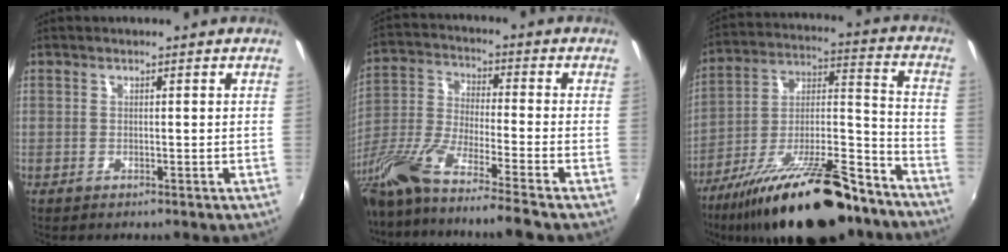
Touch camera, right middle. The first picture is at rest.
{"total": 18.1, "force": [-14.1, -0.4, 11.4], "torque": [-0.207, -0.063, -0.259]}
{"total": 26.3, "force": [-18.9, 7.8, 16.5], "torque": [-0.276, -0.010, -0.286]}